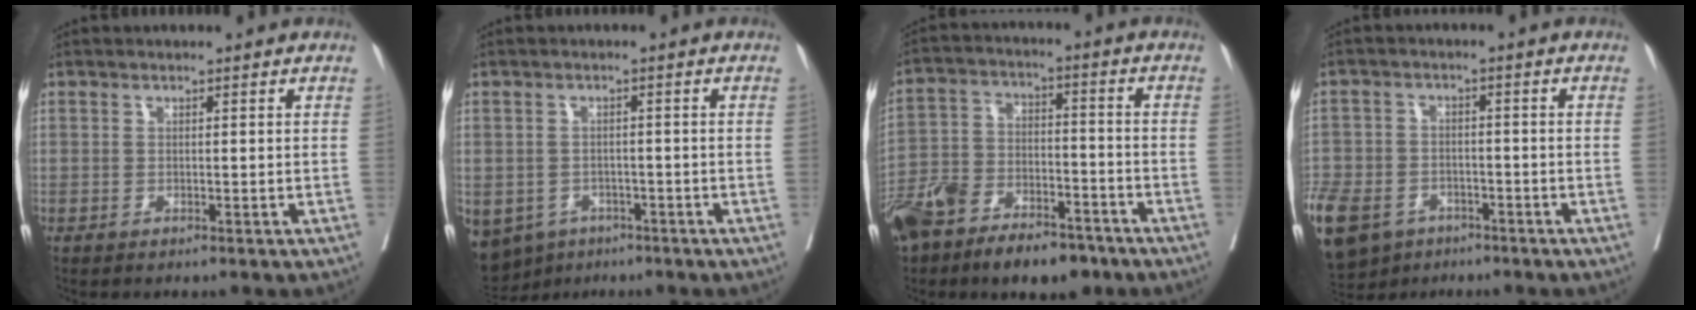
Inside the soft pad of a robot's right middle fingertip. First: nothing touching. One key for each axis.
{"total": 11.0, "fx": -6.1, "fy": 8.5, "fz": 3.3, "tx": -0.100, "ty": -0.007, "tz": -0.079}
{"total": 14.8, "fx": -10.5, "fy": 6.3, "fz": 8.3, "tx": -0.157, "ty": 0.002, "tz": -0.187}
{"total": 24.0, "fx": -12.7, "fy": 17.4, "fz": 10.7, "tx": -0.381, "ty": -0.032, "tz": -0.203}